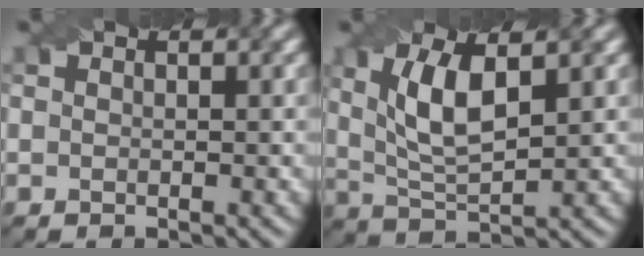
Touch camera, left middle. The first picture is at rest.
{"total": 5.8, "force": [1.3, 2.1, 5.2], "torque": [-0.108, 0.006, 0.038]}